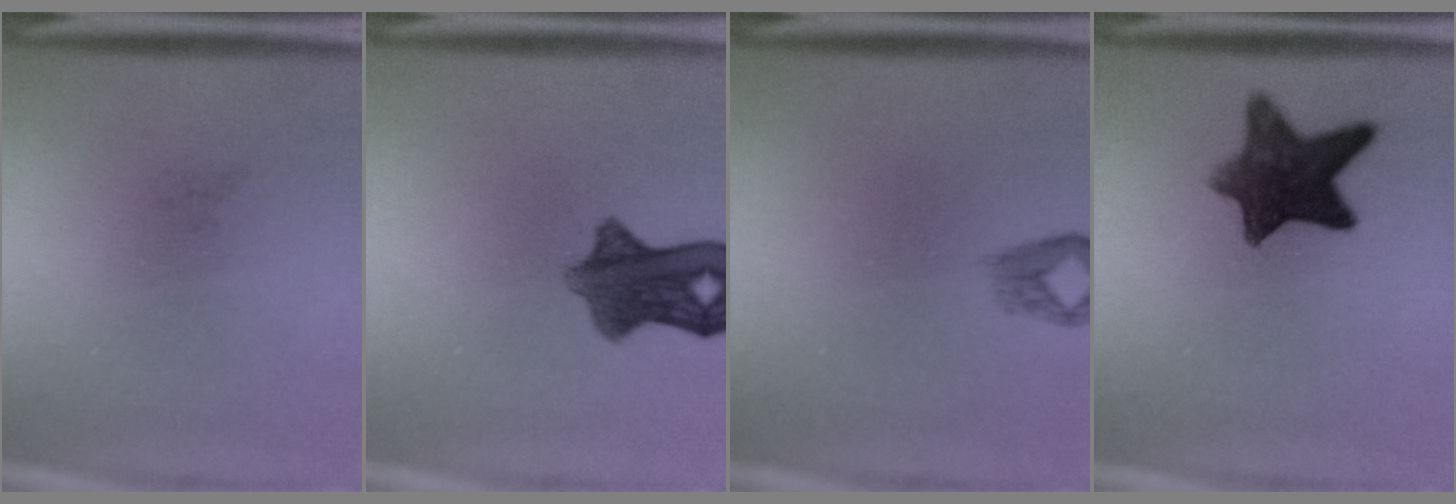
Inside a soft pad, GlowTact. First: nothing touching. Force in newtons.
{"total": 8.4}
{"total": 1.4}
{"total": 10.2}